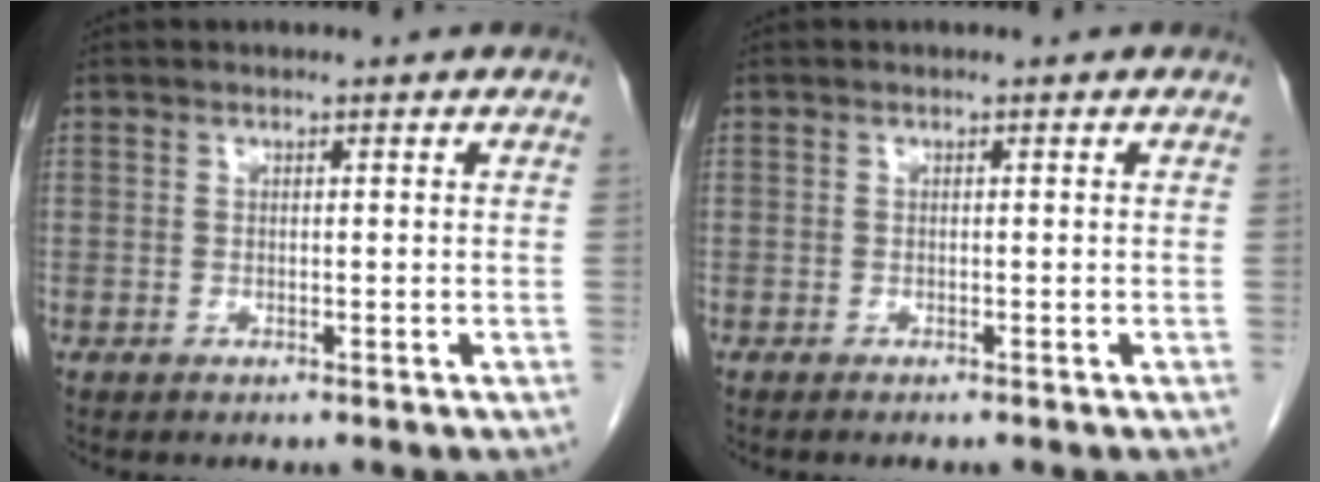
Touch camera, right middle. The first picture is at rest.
{"total": 0.8, "force": [-0.7, 0.1, 0.4], "torque": [-0.009, -0.002, -0.007]}